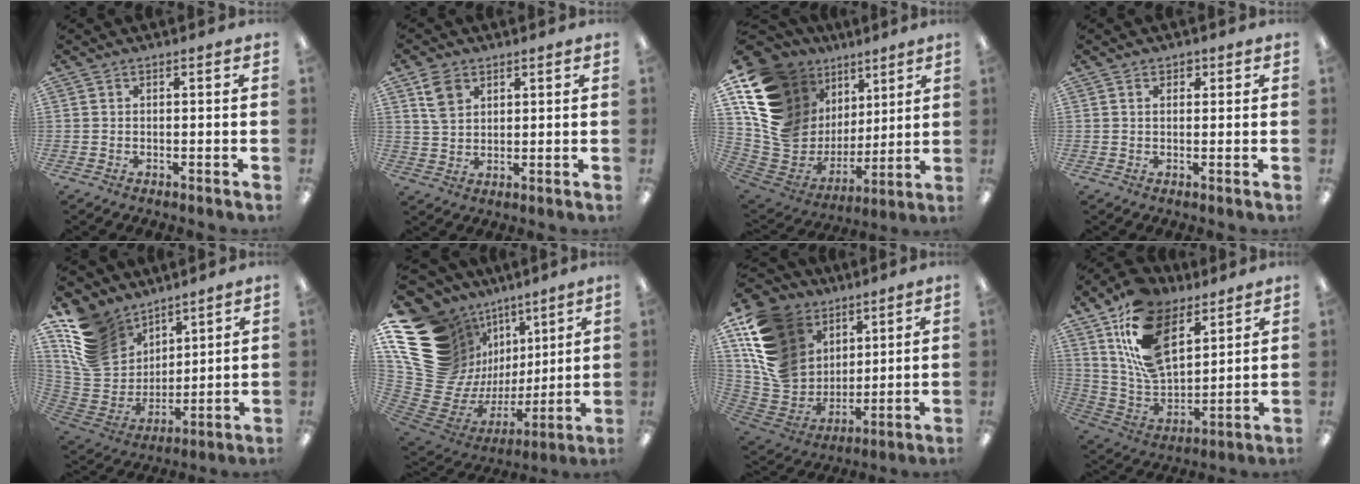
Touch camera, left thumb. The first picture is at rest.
{"total": 6.3, "force": [3.6, 4.5, 2.5], "torque": [-0.057, 0.004, 0.069]}
{"total": 16.8, "force": [8.1, 13.2, 6.3], "torque": [-0.139, -0.073, 0.177]}
{"total": 1.6, "force": [0.8, 1.3, 0.5], "torque": [0.004, -0.003, 0.009]}
{"total": 16.2, "force": [9.5, 11.6, 6.1], "torque": [-0.144, -0.053, 0.193]}
{"total": 21.2, "force": [9.1, 16.8, 9.2], "torque": [-0.159, -0.105, 0.229]}
{"total": 17.5, "force": [7.9, 13.6, 7.5], "torque": [-0.181, -0.046, 0.157]}
{"total": 19.2, "force": [10.2, 11.2, 11.8], "torque": [-0.237, -0.041, 0.192]}